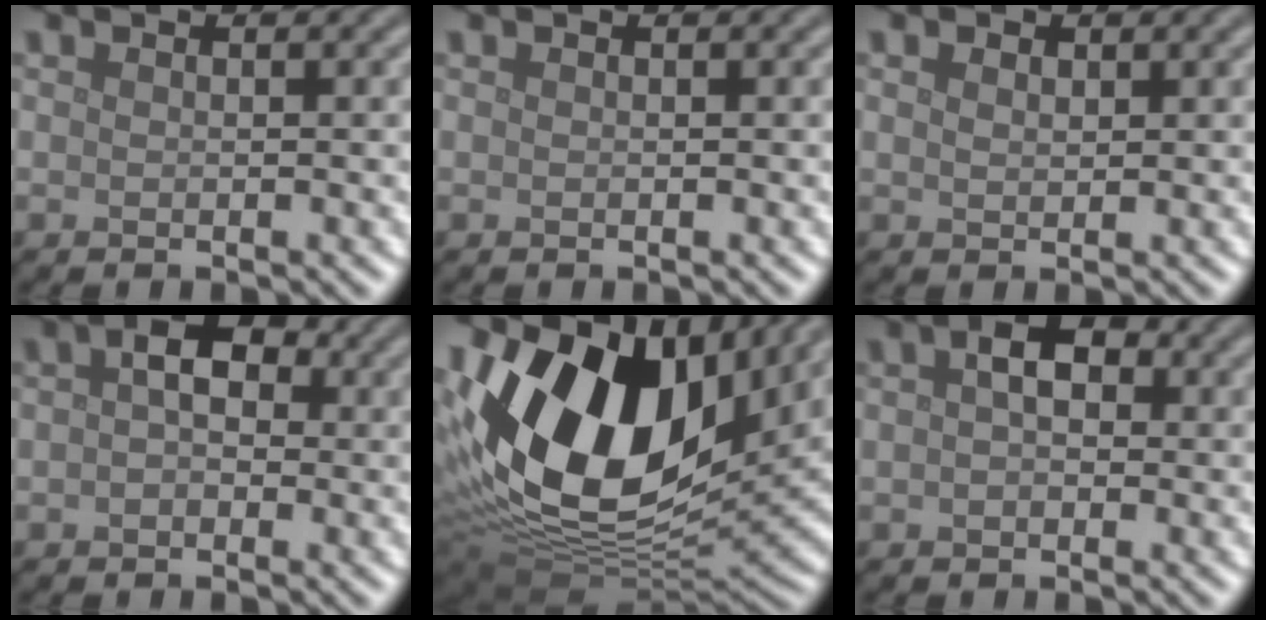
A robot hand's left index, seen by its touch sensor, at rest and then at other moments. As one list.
[{"total": 0.0}, {"total": 1.0, "force": [0.7, 0.6, 0.4], "torque": [-0.007, 0.001, 0.011]}, {"total": 3.6, "force": [0.7, 2.2, 2.8], "torque": [-0.034, 0.011, -0.002]}, {"total": 17.0, "force": [5.8, 10.2, 12.3], "torque": [-0.232, 0.012, 0.099]}, {"total": 3.0, "force": [0.6, 1.8, 2.3], "torque": [-0.033, 0.010, 0.000]}]